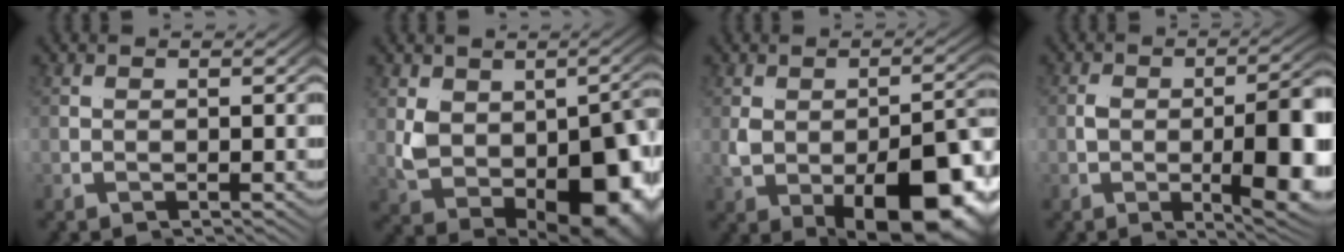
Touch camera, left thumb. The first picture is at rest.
{"total": 11.9, "force": [-1.2, 7.3, 9.3], "torque": [-0.155, -0.023, -0.008]}
{"total": 8.4, "force": [-2.2, 2.6, 7.7], "torque": [-0.120, -0.015, -0.016]}
{"total": 6.7, "force": [-1.2, 0.5, 6.6], "torque": [-0.095, 0.001, -0.013]}